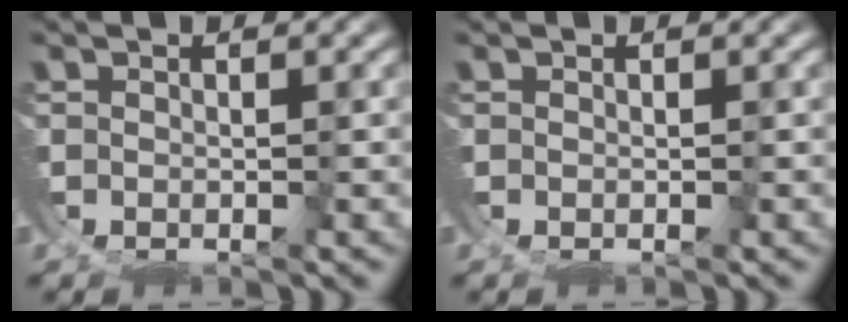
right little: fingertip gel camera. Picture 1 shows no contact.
{"total": 0.0}